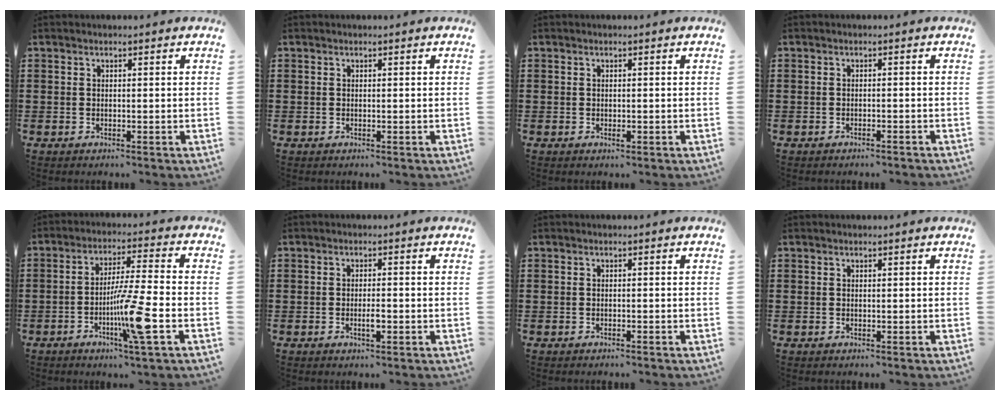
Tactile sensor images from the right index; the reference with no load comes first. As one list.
[{"total": 0.0}, {"total": 0.6, "force": [-0.2, 0.2, 0.5], "torque": [-0.010, -0.003, -0.003]}, {"total": 1.0, "force": [-1.0, -0.1, 0.1], "torque": [-0.004, -0.002, -0.020]}, {"total": 11.4, "force": [-4.0, 0.4, 10.7], "torque": [-0.202, -0.011, -0.078]}, {"total": 2.2, "force": [-0.7, 0.5, 2.0], "torque": [-0.036, 0.001, -0.011]}, {"total": 0.6, "force": [-0.6, -0.1, 0.1], "torque": [-0.002, -0.003, -0.011]}, {"total": 0.0}]